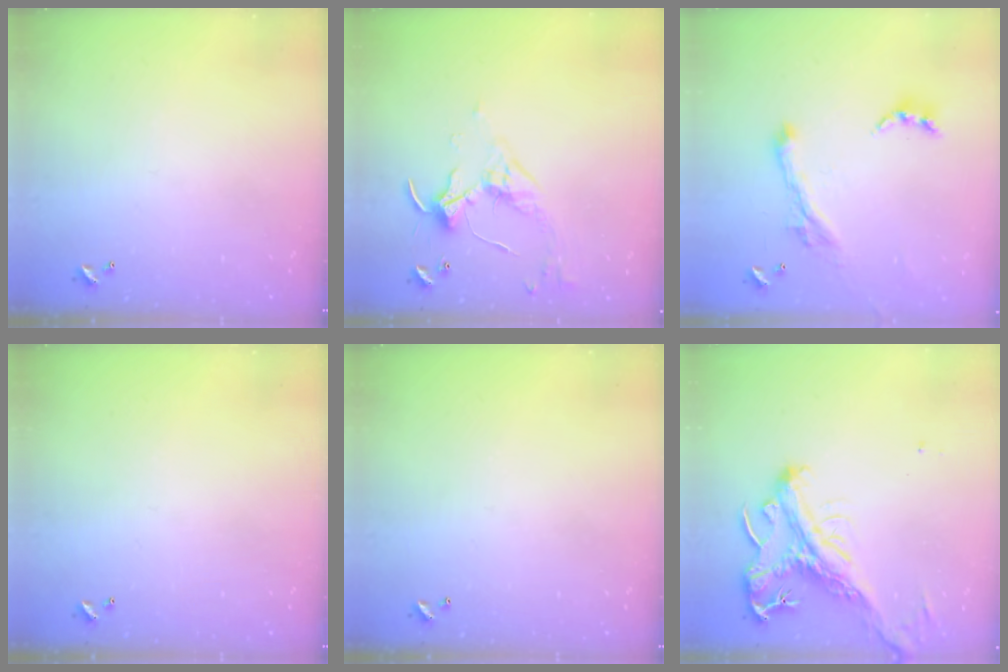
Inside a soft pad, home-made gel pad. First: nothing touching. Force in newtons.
{"total": 3.3, "press": 3.2, "slide": 0.6}
{"total": 2.8, "press": 2.5, "slide": 1.3}
{"total": 0.0}
{"total": 0.0}
{"total": 2.6, "press": 2.2, "slide": 1.4}